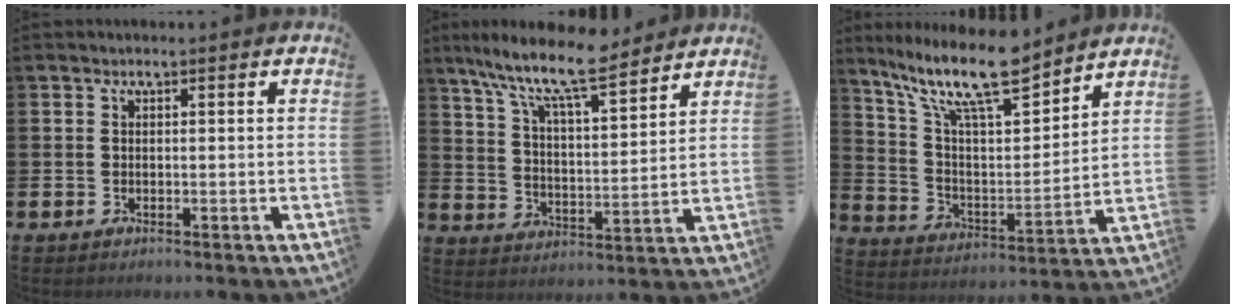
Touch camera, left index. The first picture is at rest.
{"total": 10.2, "force": [8.9, 1.6, 4.6], "torque": [-0.110, -0.056, 0.152]}
{"total": 13.0, "force": [10.8, 3.0, 6.7], "torque": [-0.148, -0.064, 0.188]}